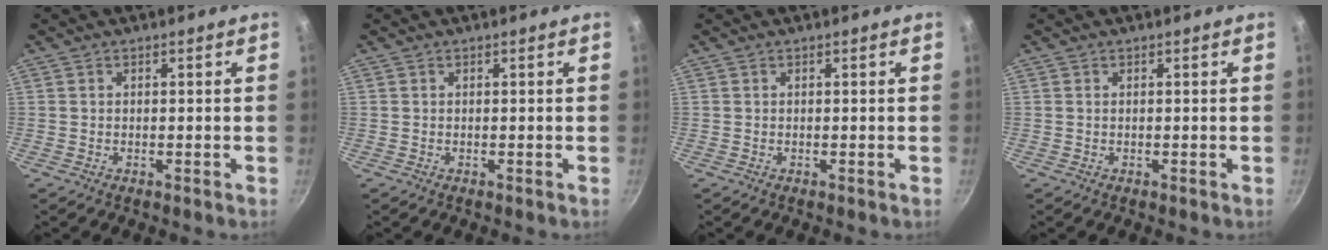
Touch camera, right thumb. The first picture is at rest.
{"total": 0.0}
{"total": 0.0}
{"total": 0.0}